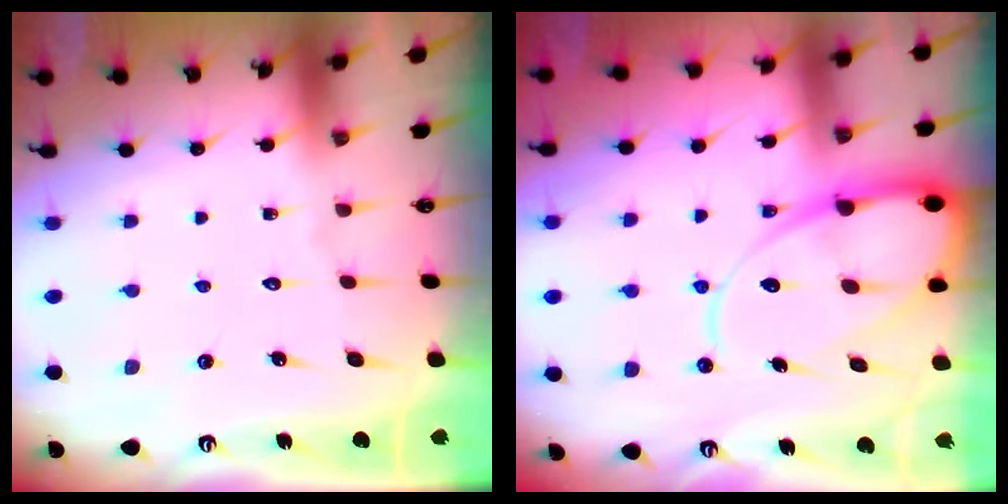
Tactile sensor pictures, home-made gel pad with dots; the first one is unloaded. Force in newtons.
{"total": 14.4, "press": 14.4, "slide": 1.4}